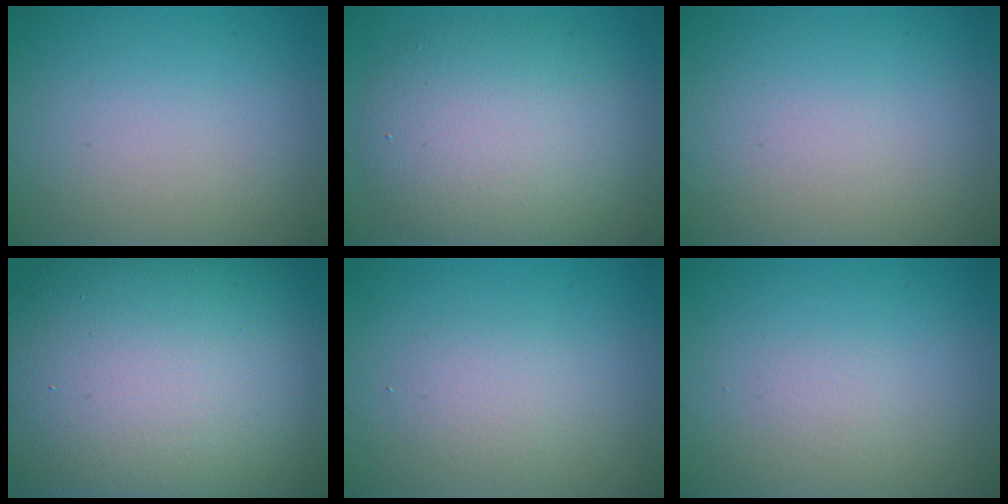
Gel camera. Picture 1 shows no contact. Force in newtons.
{"total": 8.1, "press": 8.1, "slide": 0.4}
{"total": 0.0}
{"total": 21.4, "press": 21.3, "slide": 1.1}
{"total": 1.7, "press": 1.7, "slide": 0.1}
{"total": 0.0}